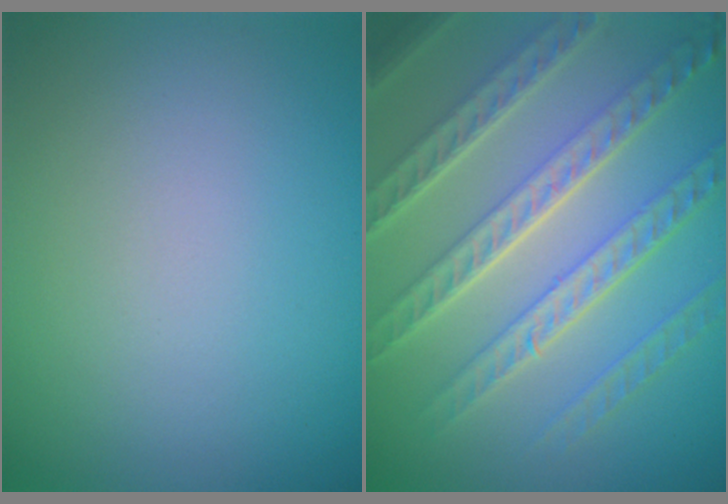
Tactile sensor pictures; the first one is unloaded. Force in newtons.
{"total": 7.8, "press": 5.4, "slide": 5.6}